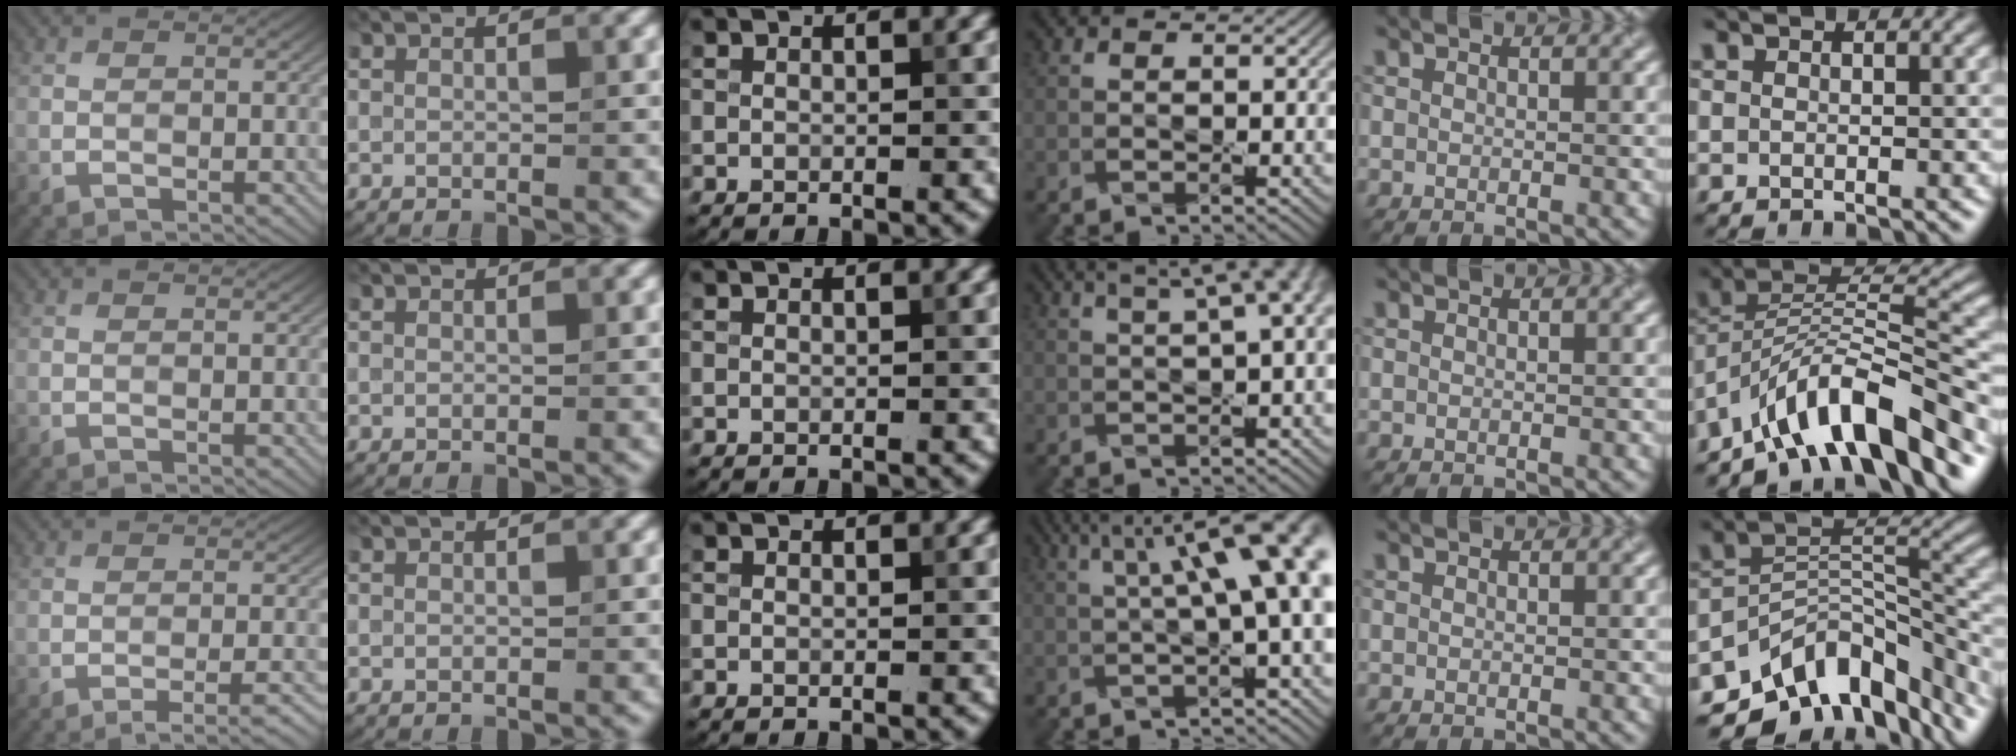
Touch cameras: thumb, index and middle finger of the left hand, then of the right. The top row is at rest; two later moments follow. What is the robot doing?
{"motion": "pour", "object": "sugar"}